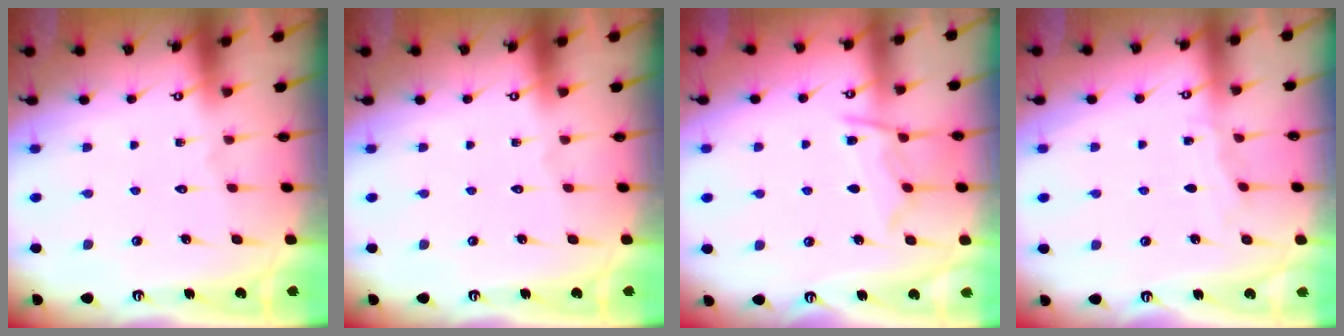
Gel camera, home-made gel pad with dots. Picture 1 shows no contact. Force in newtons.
{"total": 0.0}
{"total": 8.9, "press": 8.9, "slide": 1.0}
{"total": 3.4, "press": 3.4, "slide": 0.5}